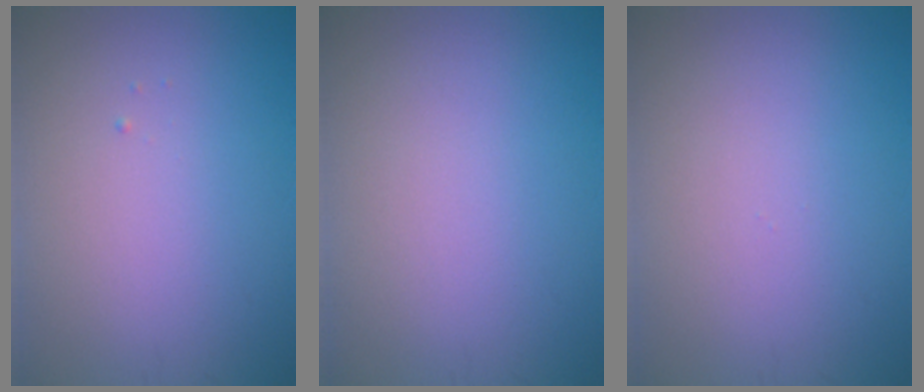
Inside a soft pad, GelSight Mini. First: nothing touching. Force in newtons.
{"total": 0.0}
{"total": 0.0}